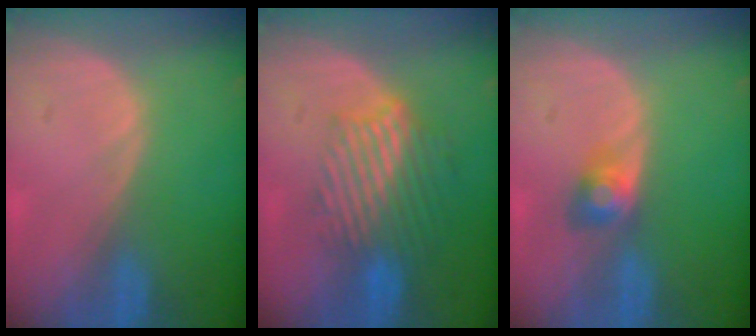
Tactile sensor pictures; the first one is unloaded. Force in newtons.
{"total": 9.5, "press": 8.0, "slide": 5.1}
{"total": 2.9, "press": 2.8, "slide": 0.1}